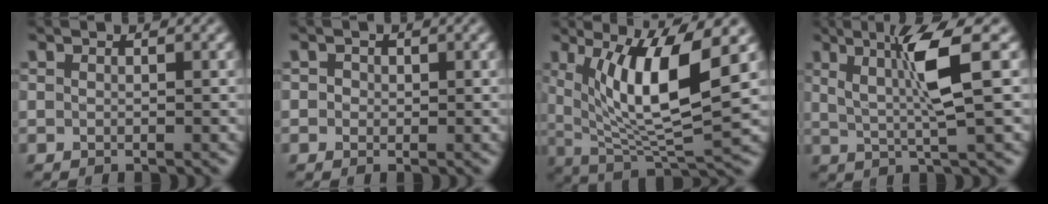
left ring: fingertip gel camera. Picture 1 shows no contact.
{"total": 0.9, "force": [0.2, 0.8, 0.3], "torque": [-0.002, -0.002, 0.000]}
{"total": 9.6, "force": [2.6, 2.5, 8.9], "torque": [-0.152, -0.014, 0.053]}
{"total": 5.4, "force": [1.5, 0.4, 5.1], "torque": [-0.104, -0.001, 0.034]}